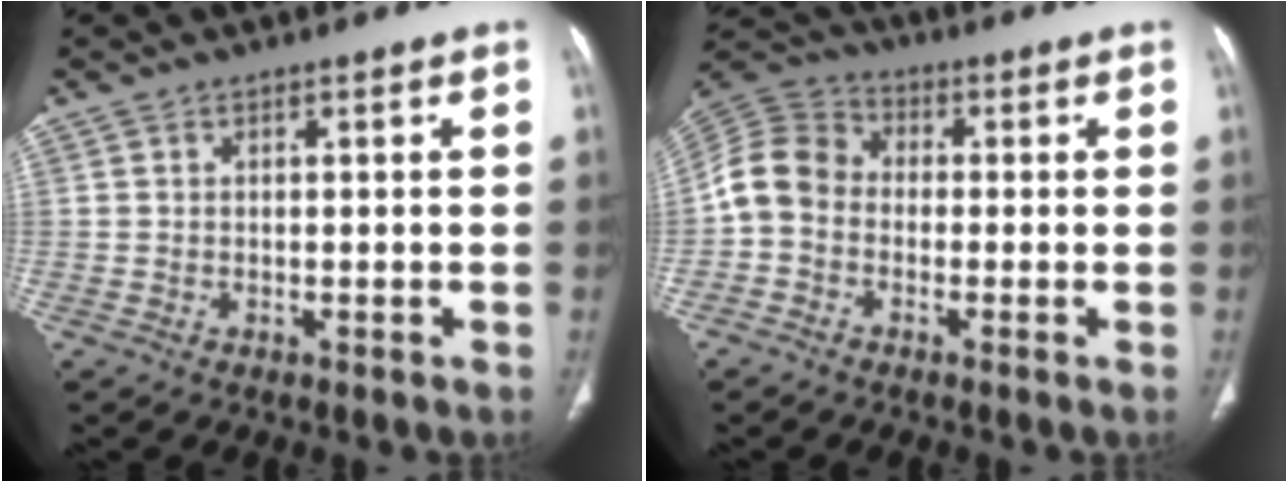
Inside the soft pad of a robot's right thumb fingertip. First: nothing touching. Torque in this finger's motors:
{"motor_torque": [1.20, 1.49, 0.38, -0.92, 0.21]}